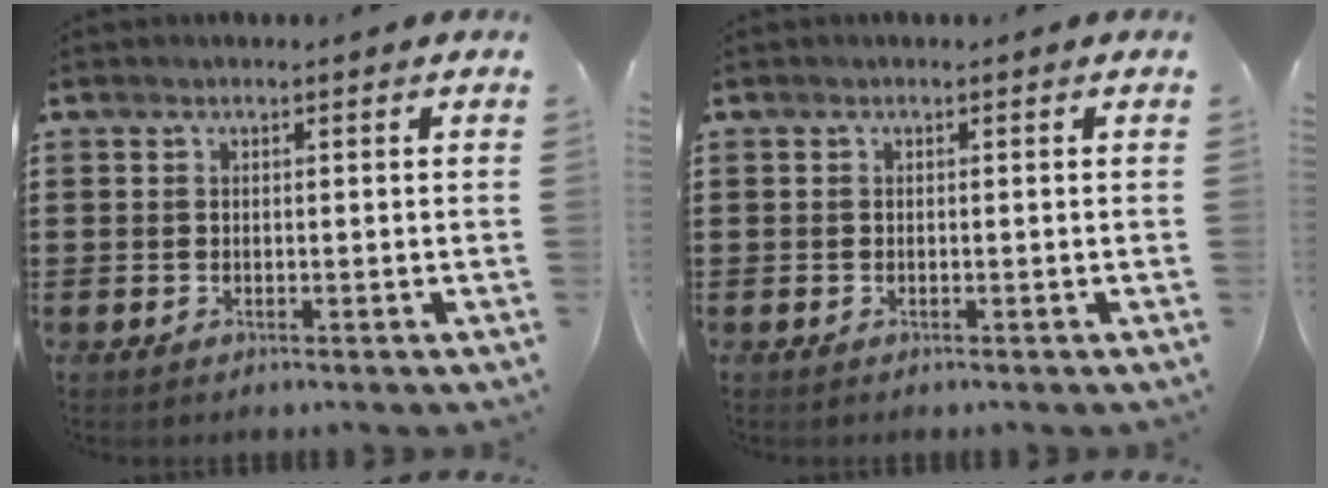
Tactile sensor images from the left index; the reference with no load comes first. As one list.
[{"total": 0.0}]